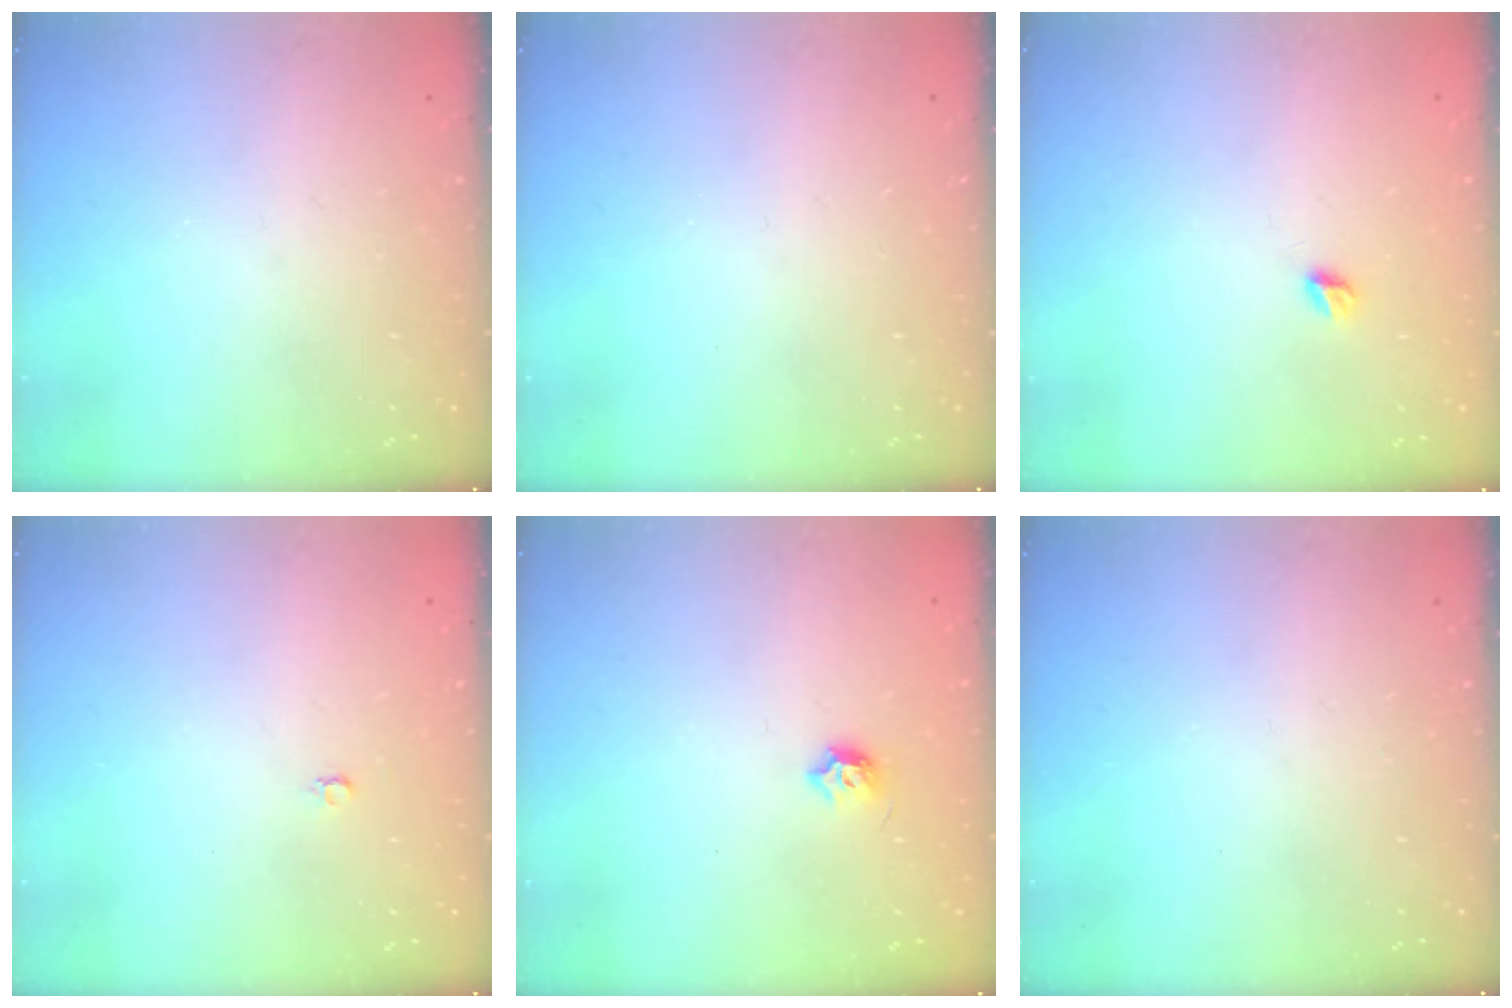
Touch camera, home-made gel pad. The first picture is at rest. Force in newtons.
{"total": 0.0}
{"total": 4.3, "press": 4.2, "slide": 0.5}
{"total": 2.2, "press": 2.2, "slide": 0.2}
{"total": 5.5, "press": 5.4, "slide": 0.9}
{"total": 0.0}